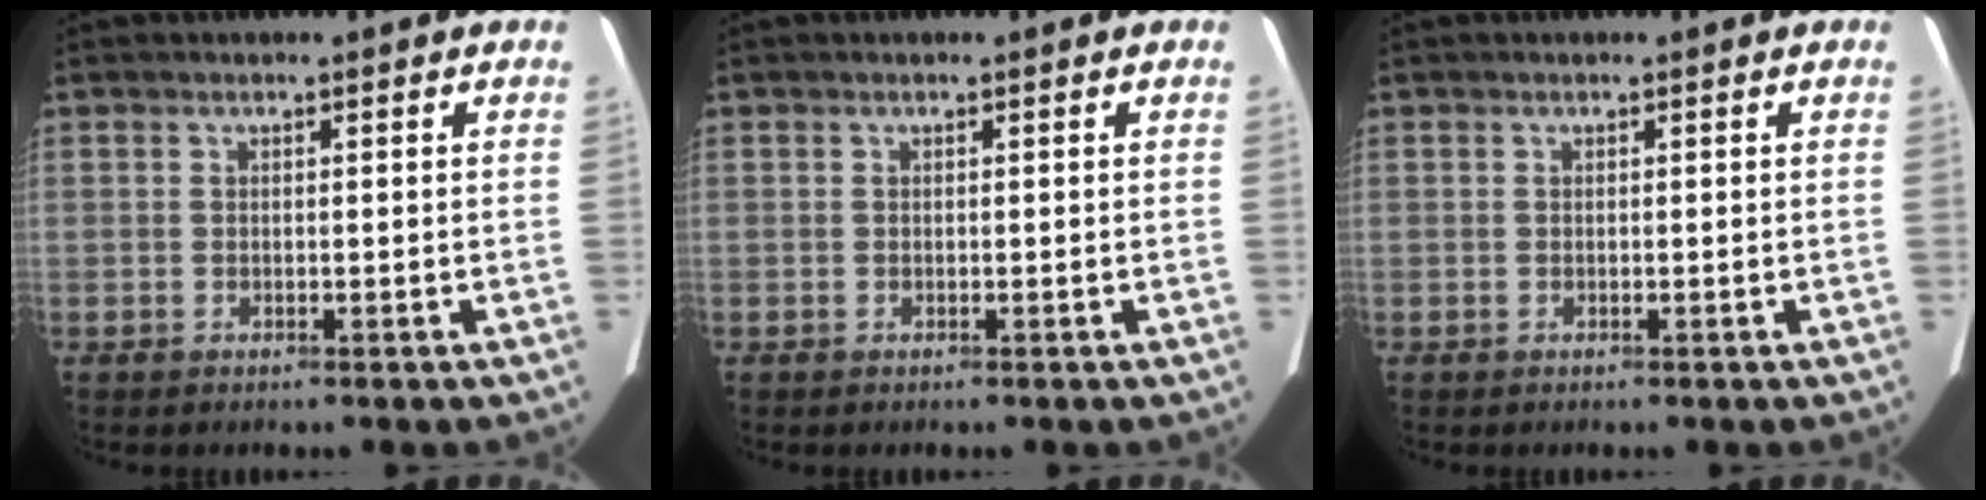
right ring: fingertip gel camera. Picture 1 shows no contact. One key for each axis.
{"total": 0.0}
{"total": 0.0}